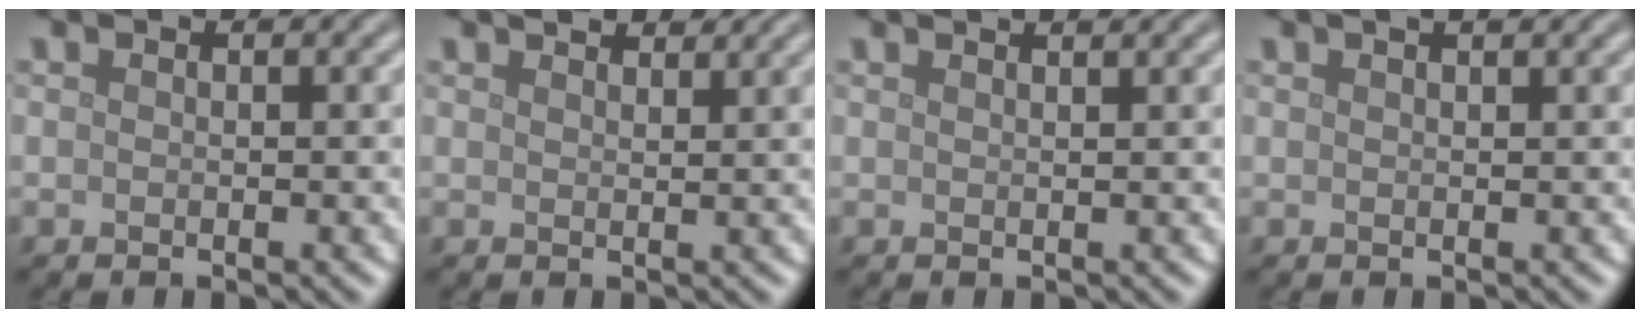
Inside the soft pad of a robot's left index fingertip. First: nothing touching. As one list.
[{"total": 2.4, "force": [2.2, 0.4, 0.8], "torque": [-0.009, -0.001, 0.031]}, {"total": 3.0, "force": [2.2, 1.2, 1.6], "torque": [0.001, 0.015, -0.006]}, {"total": 2.6, "force": [1.7, 1.1, 1.6], "torque": [-0.004, 0.008, -0.002]}]